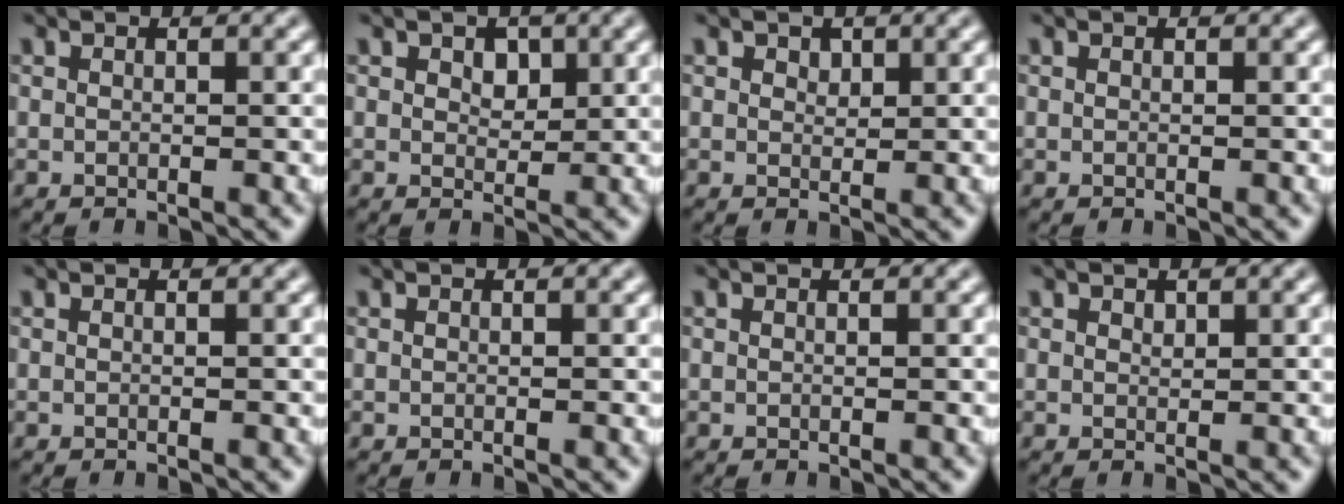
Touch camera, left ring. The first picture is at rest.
{"total": 1.8, "force": [0.7, 1.3, 1.1], "torque": [-0.019, -0.002, 0.009]}
{"total": 1.0, "force": [0.6, 0.7, 0.4], "torque": [-0.007, -0.002, 0.010]}
{"total": 0.0}
{"total": 0.0}
{"total": 0.0}
{"total": 0.0}
{"total": 0.6, "force": [0.4, 0.4, 0.2], "torque": [-0.006, -0.003, 0.008]}